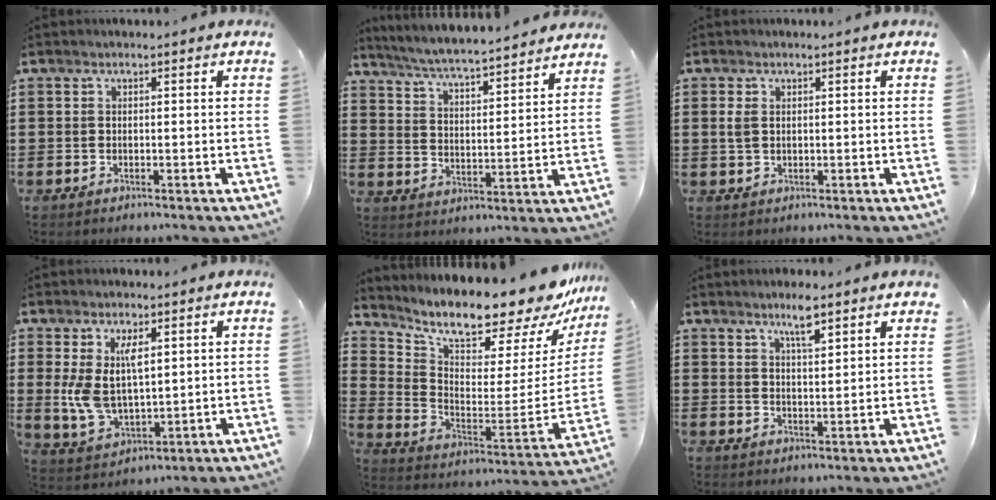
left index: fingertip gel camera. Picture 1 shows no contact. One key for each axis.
{"total": 5.0, "fx": 4.9, "fy": -0.5, "fz": 1.3, "tx": -0.049, "ty": -0.037, "tz": 0.078}
{"total": 1.7, "fx": 0.2, "fy": 1.1, "fz": 1.2, "tx": -0.036, "ty": 0.004, "tz": 0.000}
{"total": 7.9, "fx": 2.2, "fy": 4.4, "fz": 6.2, "tx": -0.140, "ty": 0.005, "tz": 0.039}
{"total": 10.4, "fx": 9.2, "fy": 1.1, "fz": 4.7, "tx": -0.100, "ty": -0.091, "tz": 0.148}
{"total": 4.8, "fx": 3.7, "fy": 0.6, "fz": 3.0, "tx": -0.050, "ty": -0.004, "tz": 0.061}